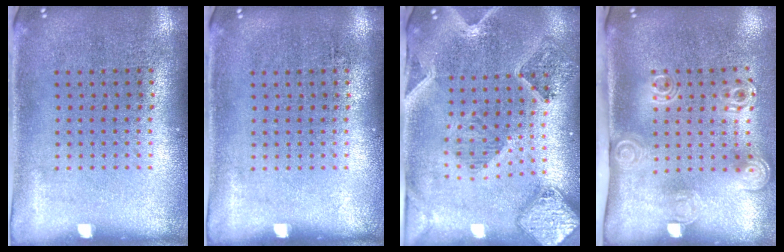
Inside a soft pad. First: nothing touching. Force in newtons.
{"total": 0.0}
{"total": 1.6, "press": 1.5, "slide": 0.3}
{"total": 2.1, "press": 1.4, "slide": 1.6}